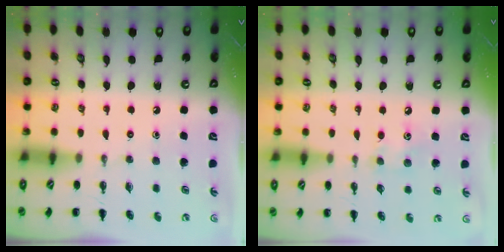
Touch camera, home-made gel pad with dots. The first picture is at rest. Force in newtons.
{"total": 6.3, "press": 6.1, "slide": 1.5}